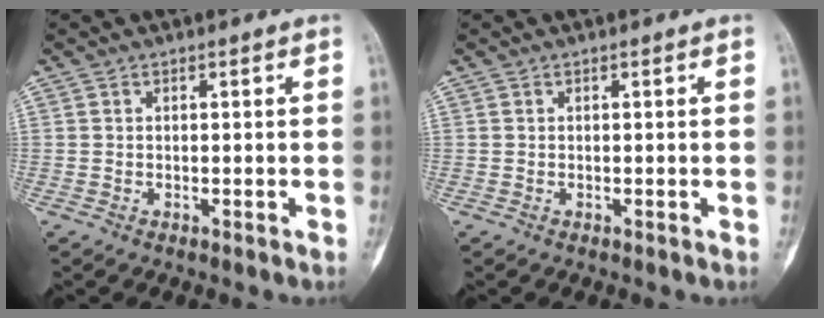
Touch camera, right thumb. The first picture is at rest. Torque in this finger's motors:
{"motor_torque": [-0.01, -0.01, 0.06, 0.08, 0.01]}